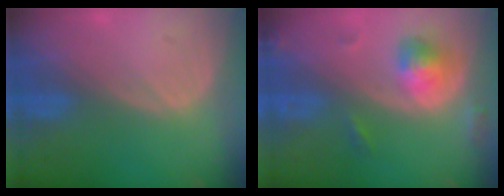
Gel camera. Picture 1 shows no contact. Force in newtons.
{"total": 5.2, "press": 5.0, "slide": 1.4}